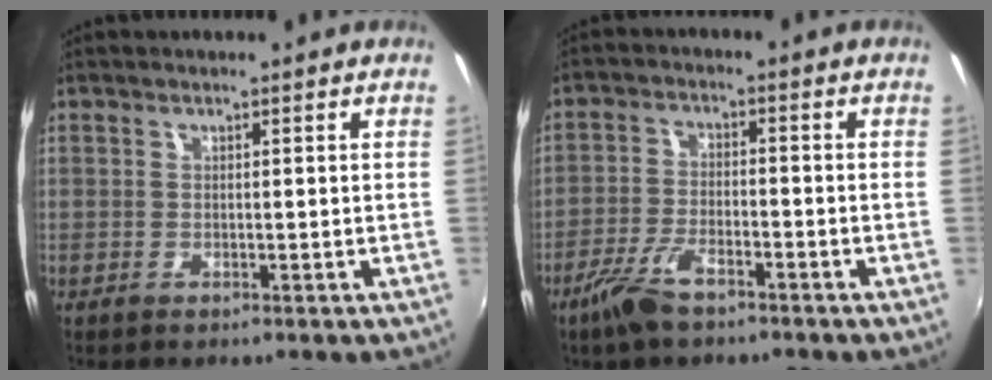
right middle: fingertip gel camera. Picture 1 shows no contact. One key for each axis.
{"total": 7.2, "fx": -5.1, "fy": 2.4, "fz": 4.5, "tx": -0.108, "ty": -0.008, "tz": -0.098}